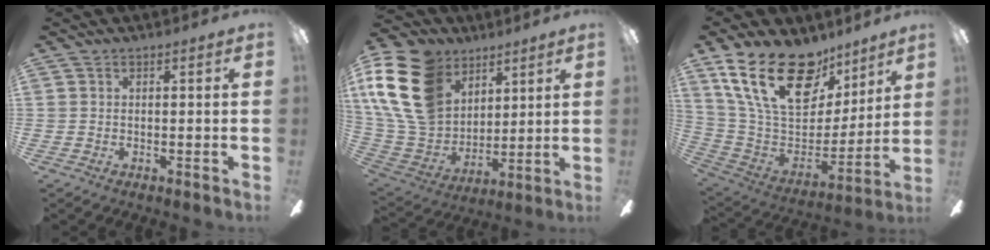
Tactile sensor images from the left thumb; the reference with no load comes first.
{"total": 21.8, "force": [9.9, 15.6, 11.4], "torque": [-0.272, -0.042, 0.183]}
{"total": 26.0, "force": [14.7, 14.4, 16.0], "torque": [-0.291, -0.081, 0.268]}